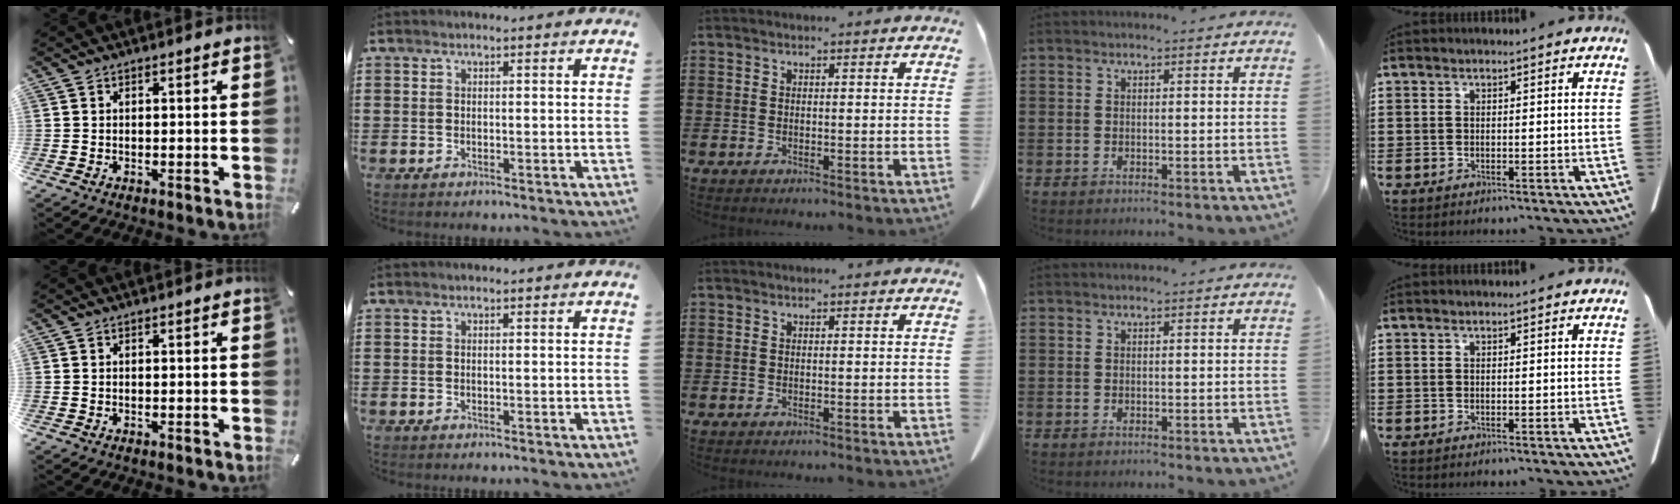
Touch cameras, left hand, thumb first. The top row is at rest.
{}